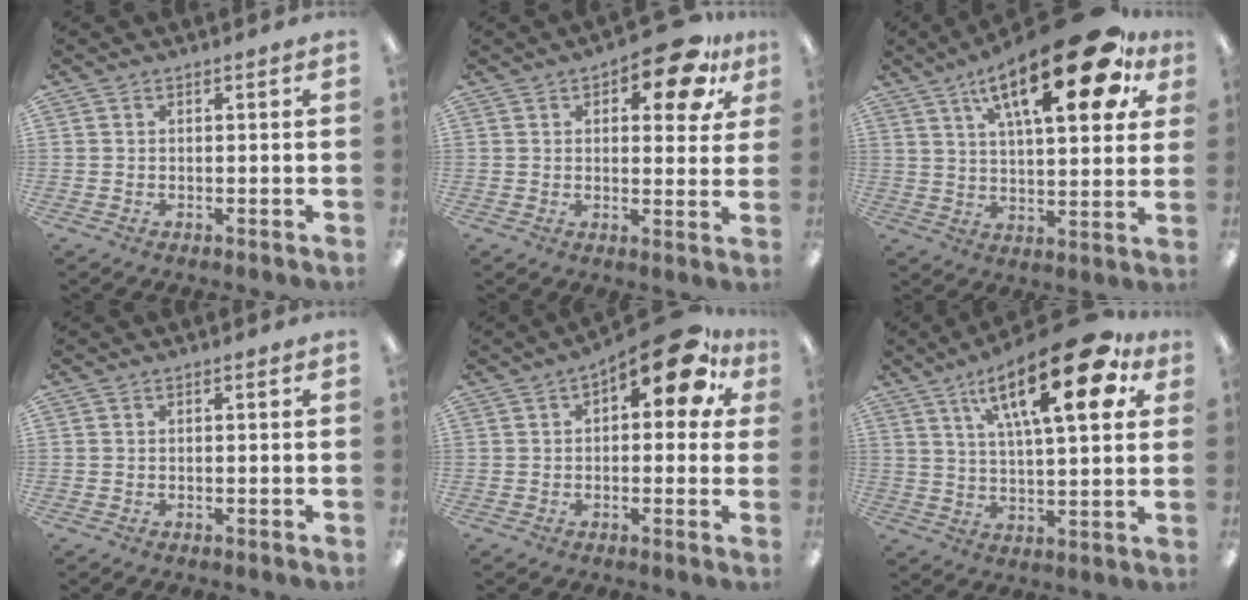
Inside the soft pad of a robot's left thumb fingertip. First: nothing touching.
{"total": 11.4, "force": [6.3, 4.8, 8.2], "torque": [-0.089, -0.028, 0.097]}
{"total": 25.0, "force": [13.1, 8.6, 19.5], "torque": [-0.296, -0.053, 0.202]}
{"total": 0.6, "force": [0.1, 0.1, 0.5], "torque": [-0.011, 0.001, 0.001]}
{"total": 14.0, "force": [6.9, 5.8, 10.7], "torque": [-0.138, -0.033, 0.106]}
{"total": 23.3, "force": [11.9, 7.7, 18.5], "torque": [-0.281, -0.048, 0.181]}